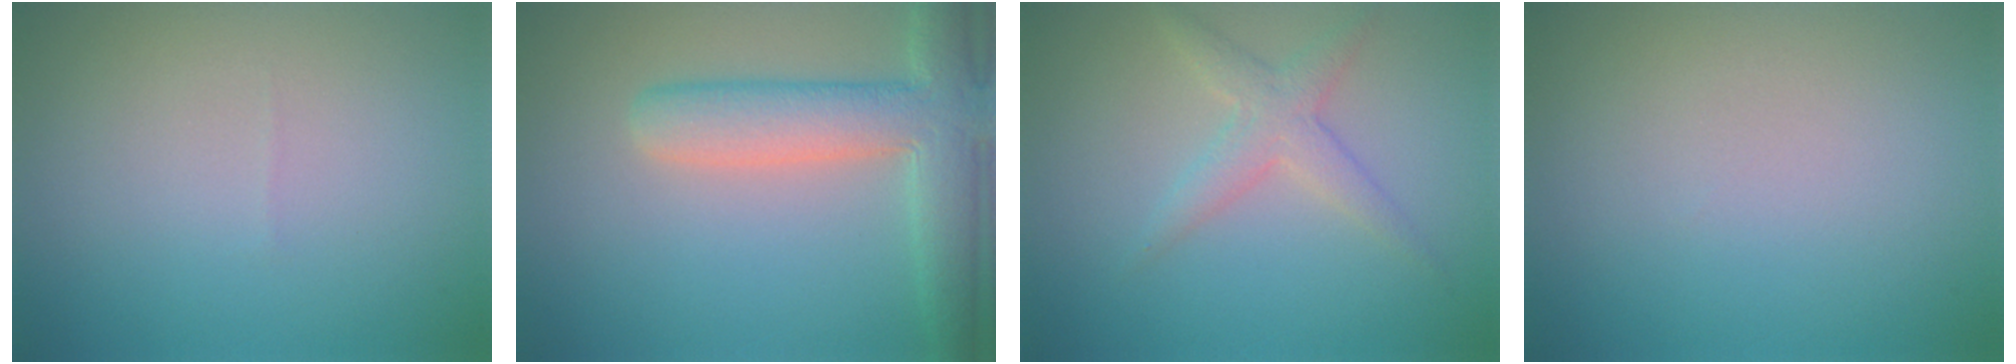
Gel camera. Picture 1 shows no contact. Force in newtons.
{"total": 5.9, "press": 5.9, "slide": 0.5}
{"total": 2.4, "press": 2.4, "slide": 0.1}
{"total": 0.0}